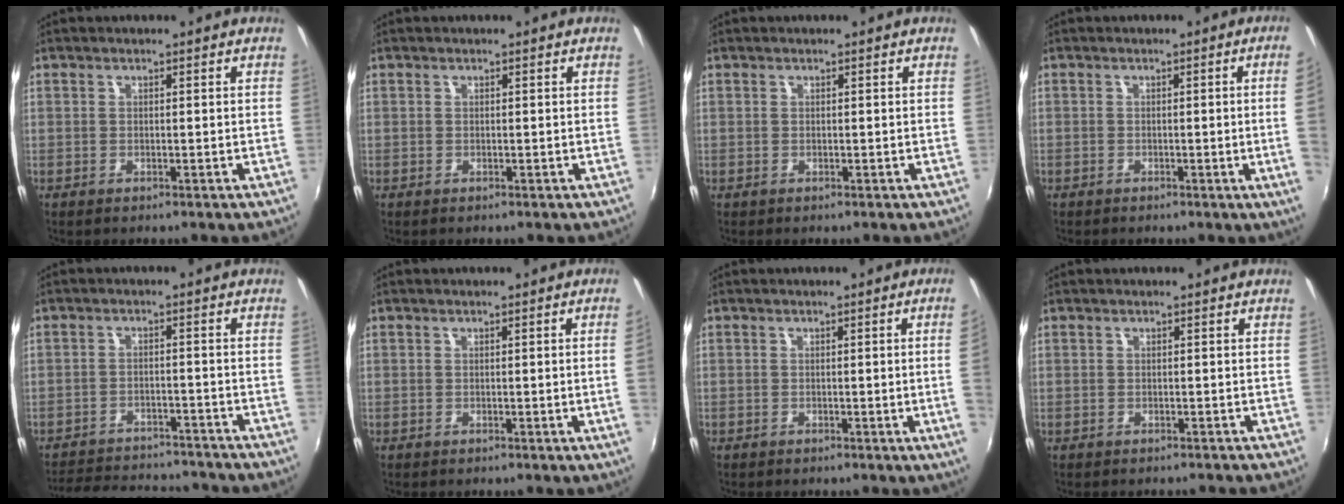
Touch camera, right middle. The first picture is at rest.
{"total": 0.0}
{"total": 0.0}
{"total": 4.2, "force": [-0.1, -1.9, 3.8], "torque": [-0.059, -0.010, 0.003]}
{"total": 16.0, "force": [-14.3, 4.5, 5.5], "torque": [-0.125, 0.005, -0.195]}
{"total": 1.7, "force": [-0.1, -1.0, 1.4], "torque": [-0.012, -0.012, 0.001]}
{"total": 3.1, "force": [-0.2, -1.8, 2.6], "torque": [-0.042, -0.013, 0.004]}
{"total": 1.4, "force": [-1.3, 0.3, 0.4], "torque": [-0.013, -0.008, -0.017]}